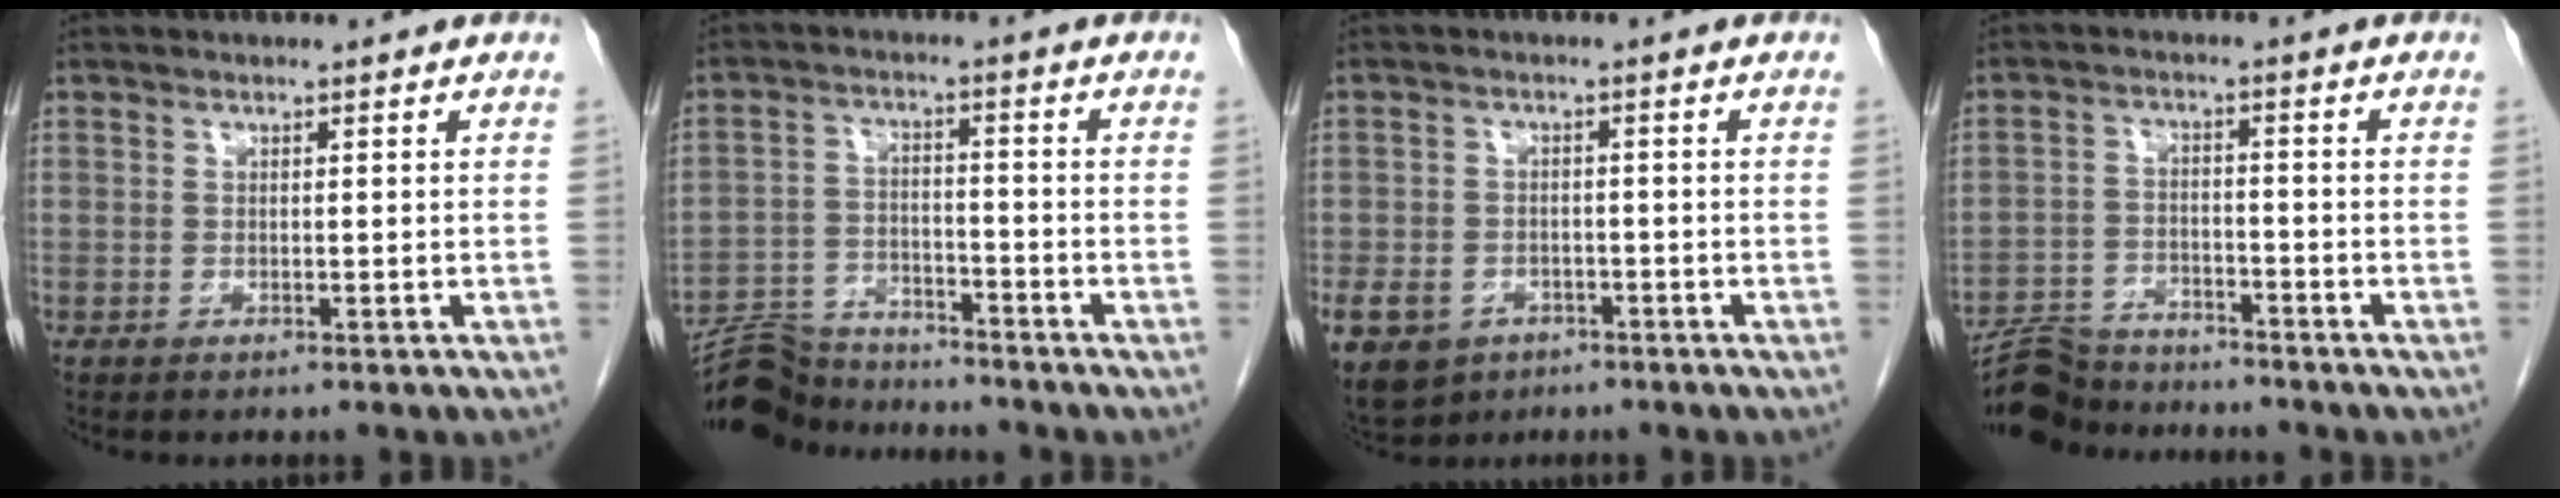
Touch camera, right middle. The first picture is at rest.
{"total": 9.4, "force": [-9.1, 1.8, 1.2], "torque": [-0.027, 0.001, -0.161]}
{"total": 15.6, "force": [-7.4, 12.3, 6.2], "torque": [-0.190, -0.008, -0.103]}
{"total": 8.5, "force": [-8.2, 1.9, 1.3], "torque": [-0.027, -0.005, -0.144]}